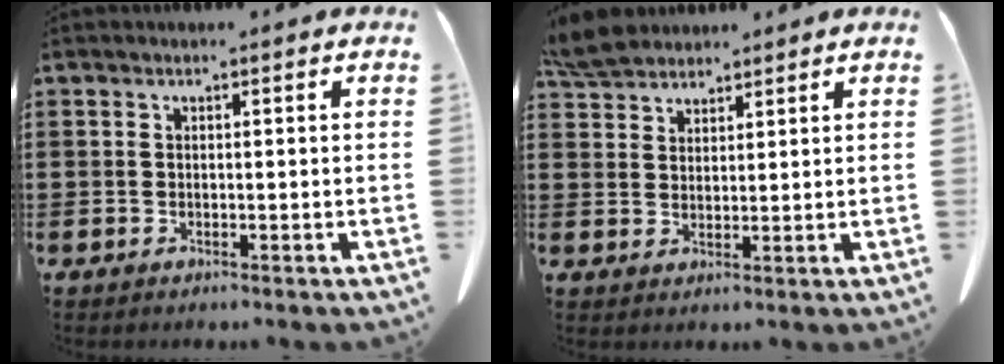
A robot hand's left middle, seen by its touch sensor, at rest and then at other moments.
{"total": 5.1, "force": [4.6, 1.5, 1.5], "torque": [-0.045, -0.004, 0.090]}